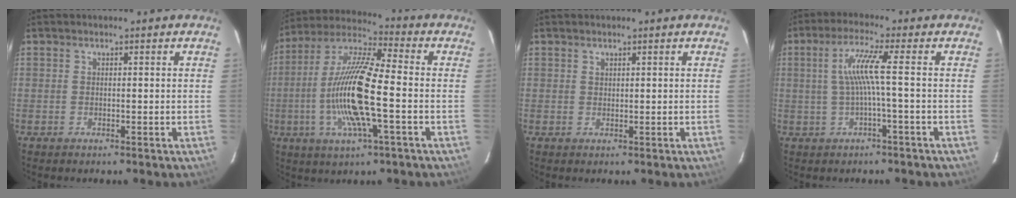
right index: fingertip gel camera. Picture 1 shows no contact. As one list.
[{"total": 16.3, "force": [-3.2, 2.6, 15.8], "torque": [-0.314, -0.005, -0.067]}, {"total": 0.6, "force": [0.5, 0.3, 0.0], "torque": [0.001, 0.000, 0.010]}, {"total": 5.6, "force": [-0.4, -1.0, 5.4], "torque": [-0.114, 0.000, 0.002]}]